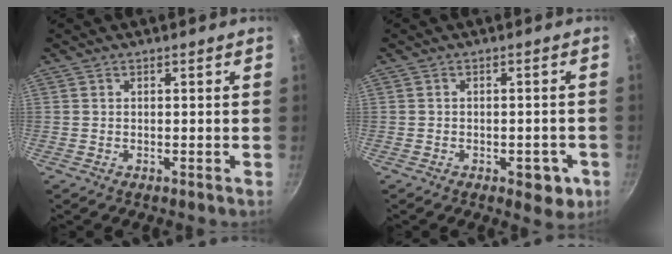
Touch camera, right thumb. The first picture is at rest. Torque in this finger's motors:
{"motor_torque": [-0.22, 0.01, -0.21, 0.10, 0.02]}